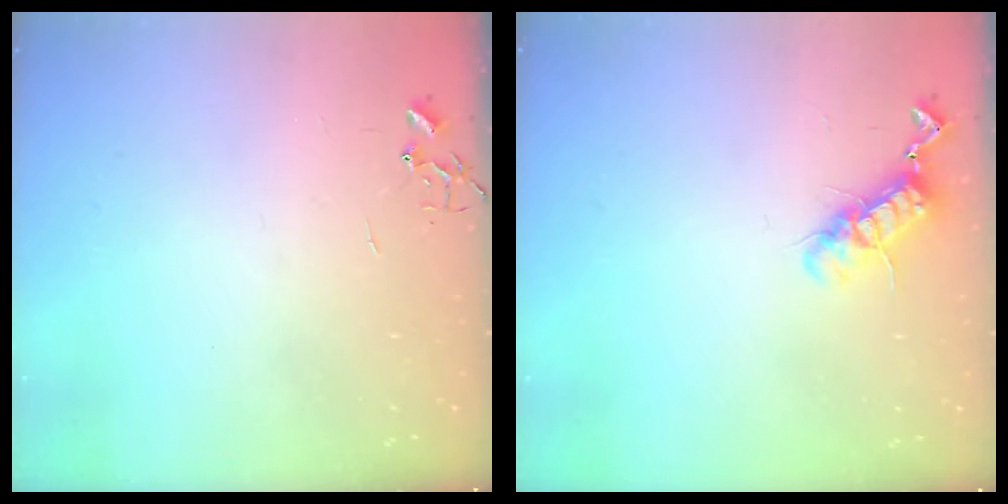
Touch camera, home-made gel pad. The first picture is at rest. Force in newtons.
{"total": 11.3, "press": 11.2, "slide": 1.2}